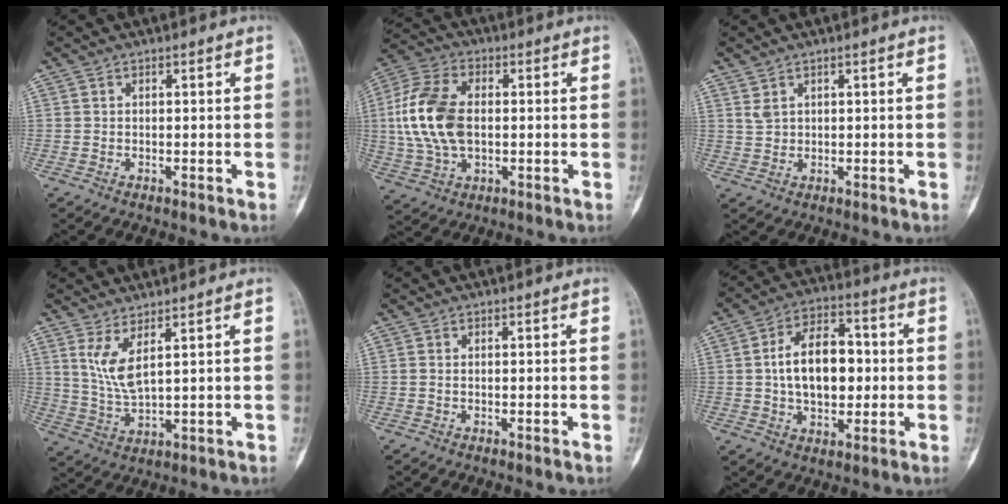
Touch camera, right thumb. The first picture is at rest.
{"total": 14.9, "force": [0.6, 8.9, 11.9], "torque": [-0.248, 0.011, 0.011]}
{"total": 1.9, "force": [1.3, 1.1, 0.9], "torque": [-0.012, -0.004, 0.032]}
{"total": 6.3, "force": [3.0, 1.5, 5.3], "torque": [-0.117, -0.031, 0.072]}
{"total": 0.0}
{"total": 13.9, "force": [0.4, 8.5, 11.1], "torque": [-0.155, 0.018, 0.006]}